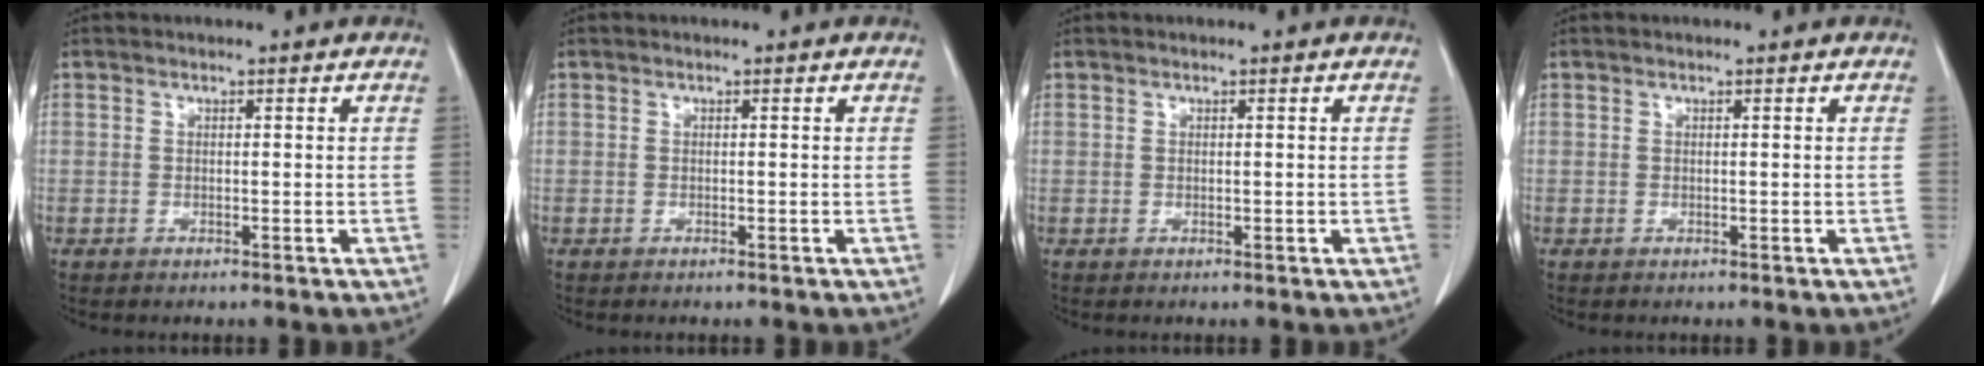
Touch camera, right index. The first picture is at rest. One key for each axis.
{"total": 0.0}
{"total": 0.0}
{"total": 0.0}